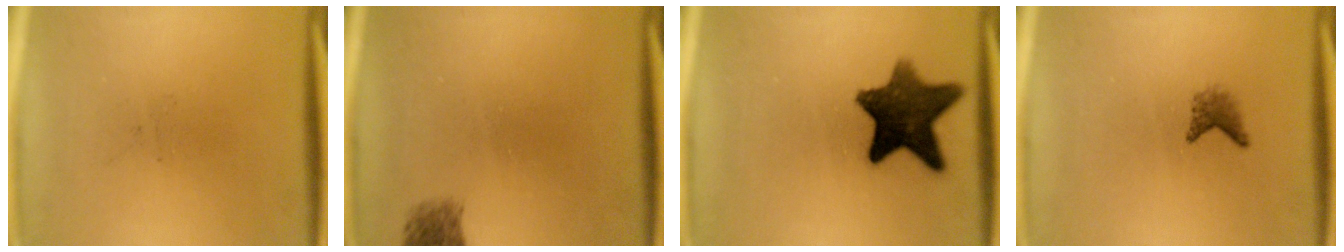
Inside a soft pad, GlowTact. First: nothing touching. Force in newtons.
{"total": 1.9}
{"total": 11.8}
{"total": 1.7}